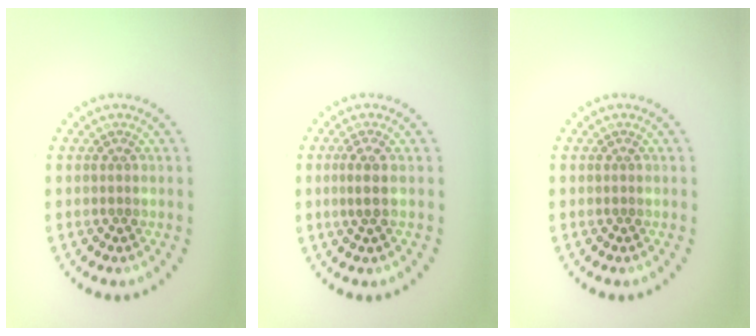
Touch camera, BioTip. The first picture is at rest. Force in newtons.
{"total": 1.7, "press": 1.3, "slide": 1.1}
{"total": 0.0}